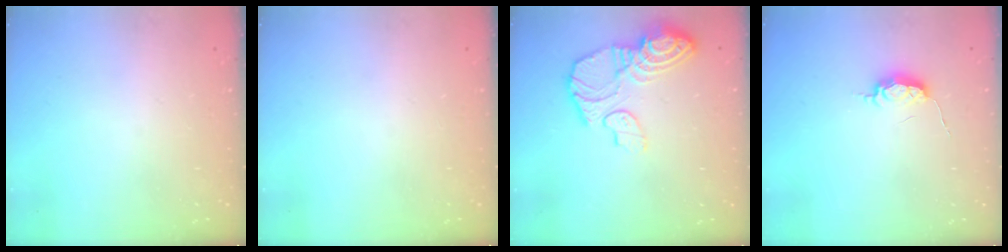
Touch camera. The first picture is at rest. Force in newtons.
{"total": 0.0}
{"total": 14.6, "press": 14.5, "slide": 1.7}
{"total": 5.3, "press": 5.3, "slide": 0.7}